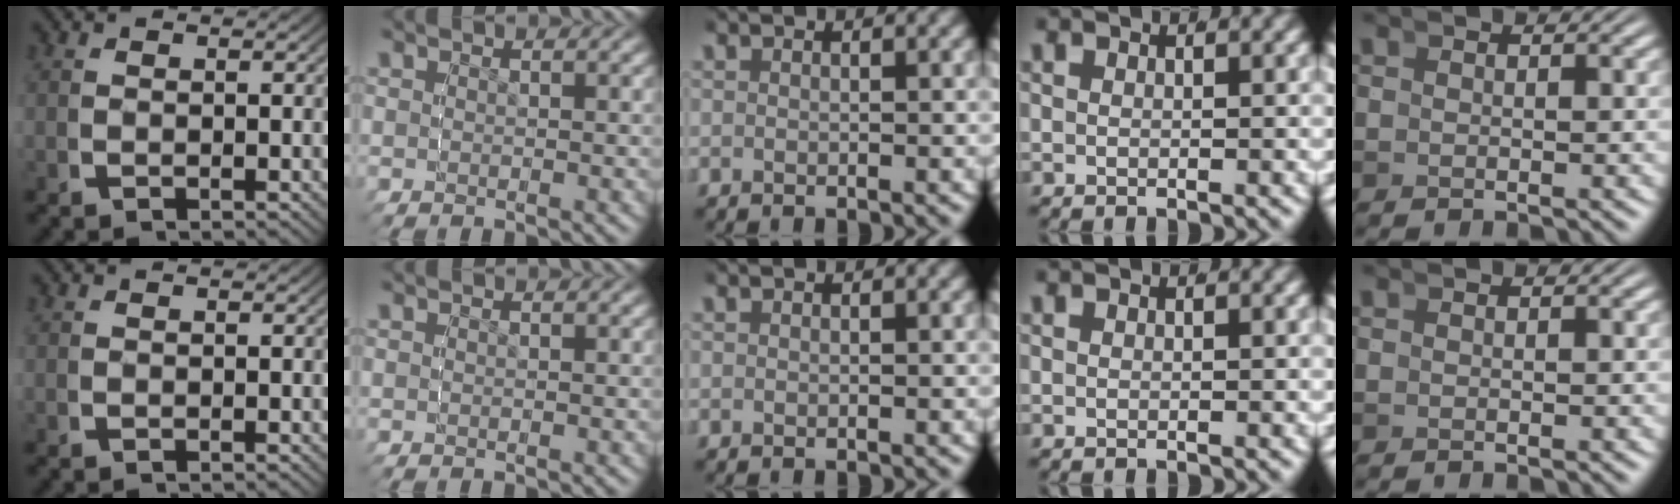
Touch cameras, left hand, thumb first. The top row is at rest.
{}